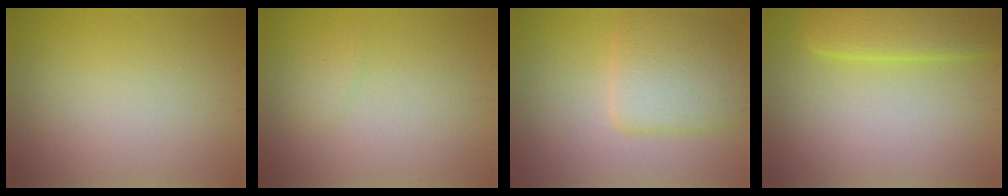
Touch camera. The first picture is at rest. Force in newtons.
{"total": 1.0, "press": 1.0, "slide": 0.1}
{"total": 5.3, "press": 5.3, "slide": 0.3}
{"total": 4.8, "press": 4.8, "slide": 0.2}